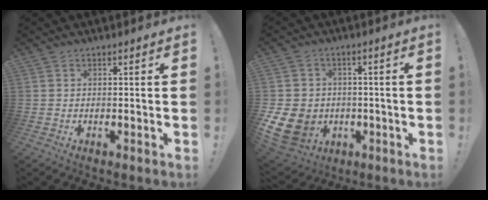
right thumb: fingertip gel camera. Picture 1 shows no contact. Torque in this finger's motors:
{"motor_torque": [2.76, 1.81, 0.31, -0.19, 0.29]}